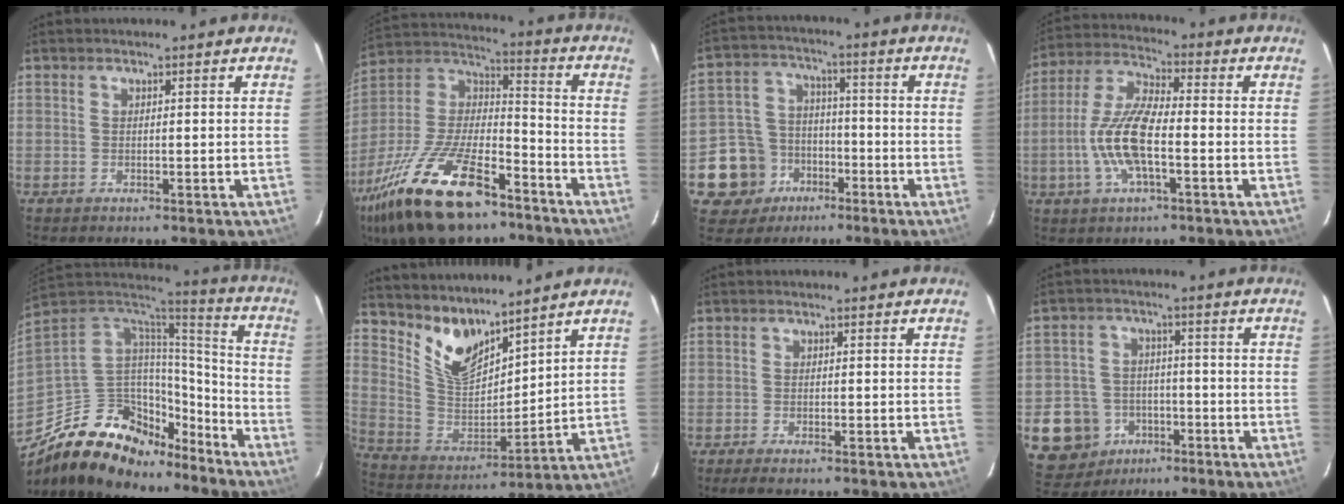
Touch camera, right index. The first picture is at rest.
{"total": 26.7, "force": [-16.7, 10.8, 17.8], "torque": [-0.365, -0.019, -0.284]}
{"total": 11.2, "force": [-5.5, 9.5, 2.1], "torque": [-0.076, 0.034, -0.079]}
{"total": 12.2, "force": [-3.2, 3.8, 11.2], "torque": [-0.238, 0.001, -0.065]}
{"total": 22.7, "force": [-15.5, 13.1, 10.3], "torque": [-0.219, 0.029, -0.236]}
{"total": 11.0, "force": [8.9, 4.2, 4.9], "torque": [-0.102, -0.014, 0.183]}
{"total": 2.2, "force": [-1.8, 0.3, 1.2], "torque": [-0.030, -0.007, -0.033]}
{"total": 11.1, "force": [-4.5, 9.9, 2.1], "torque": [-0.088, 0.028, -0.060]}